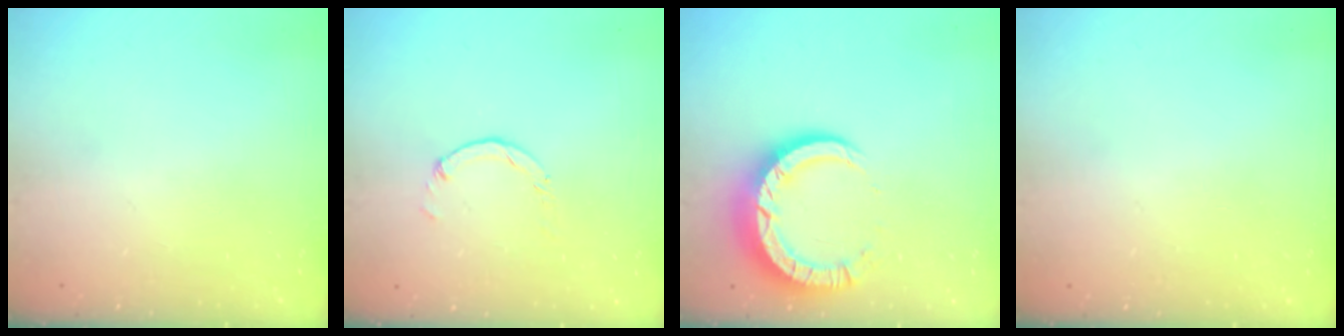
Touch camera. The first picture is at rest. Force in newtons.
{"total": 1.5, "press": 1.5, "slide": 0.2}
{"total": 9.6, "press": 9.5, "slide": 1.1}
{"total": 2.5, "press": 2.5, "slide": 0.2}